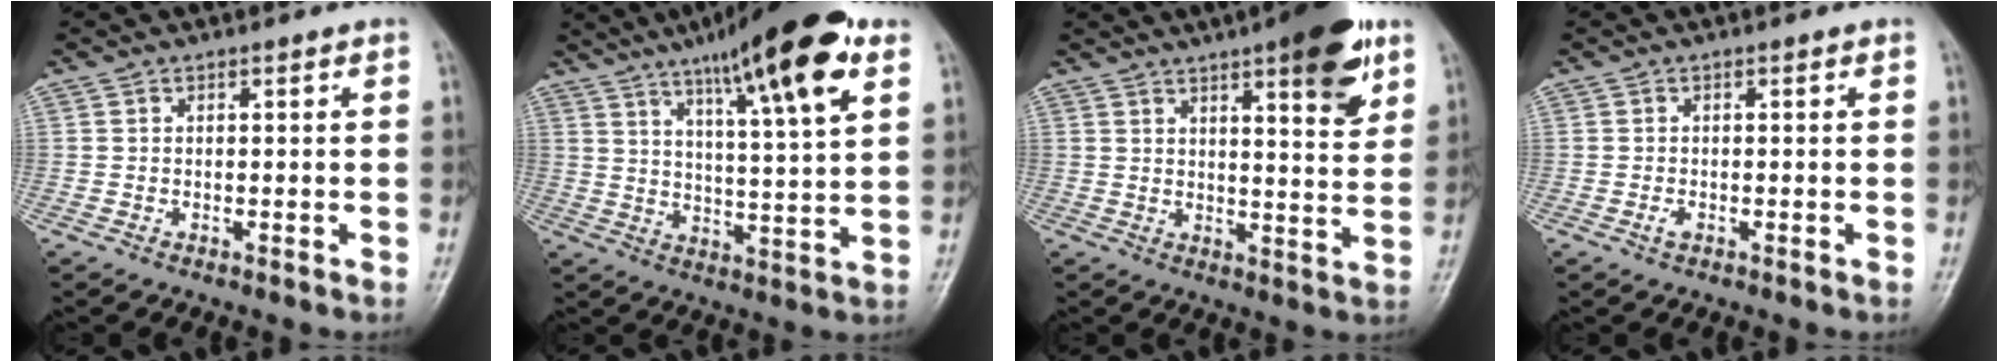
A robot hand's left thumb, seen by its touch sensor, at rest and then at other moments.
{"total": 19.1, "force": [10.6, 3.5, 15.5], "torque": [-0.222, -0.034, 0.164]}
{"total": 13.2, "force": [7.2, 3.4, 10.4], "torque": [-0.118, -0.033, 0.094]}
{"total": 1.0, "force": [-0.4, 0.7, 0.7], "torque": [-0.012, -0.001, -0.008]}